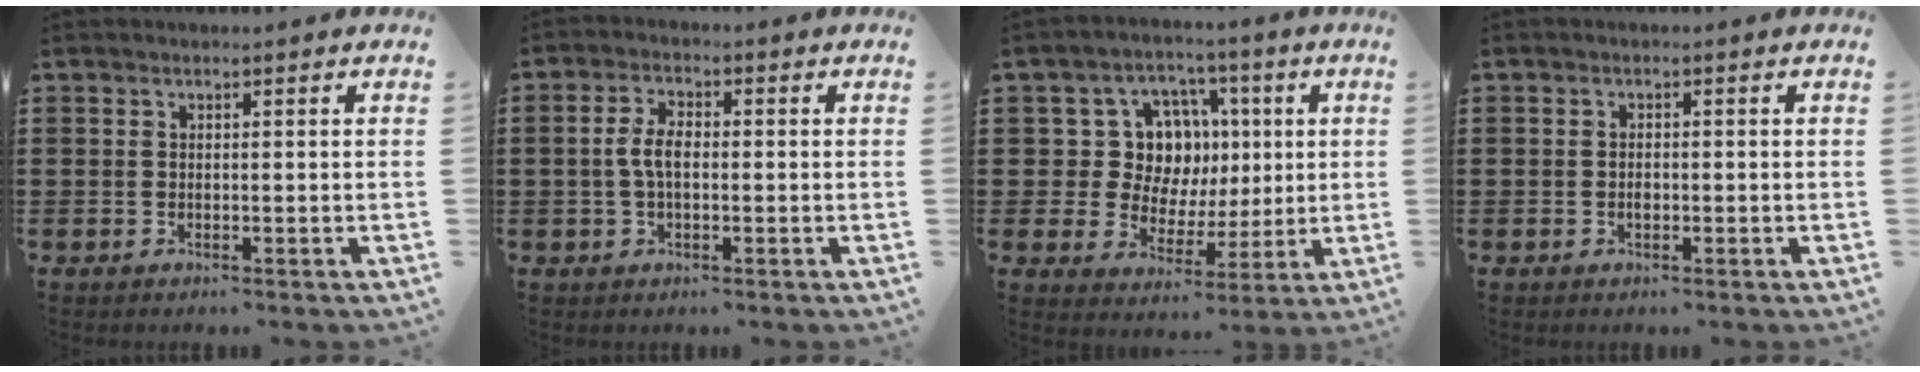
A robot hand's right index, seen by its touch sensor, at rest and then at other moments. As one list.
[{"total": 4.0, "force": [-0.1, 1.5, 3.7], "torque": [-0.086, -0.003, -0.009]}, {"total": 10.0, "force": [2.1, 8.6, 4.7], "torque": [-0.101, 0.012, 0.049]}, {"total": 1.2, "force": [-0.3, 0.5, 1.1], "torque": [-0.023, -0.002, -0.005]}]